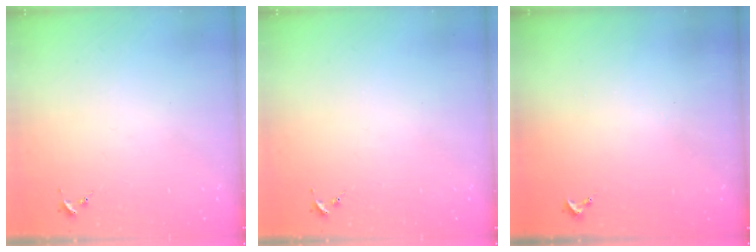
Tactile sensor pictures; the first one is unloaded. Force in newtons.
{"total": 0.0}
{"total": 0.7, "press": 0.7, "slide": 0.1}